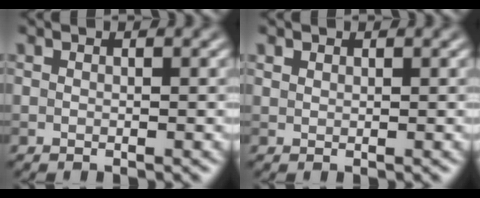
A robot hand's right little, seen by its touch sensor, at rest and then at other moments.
{"total": 0.7, "force": [0.5, 0.4, 0.1], "torque": [-0.003, 0.000, 0.012]}